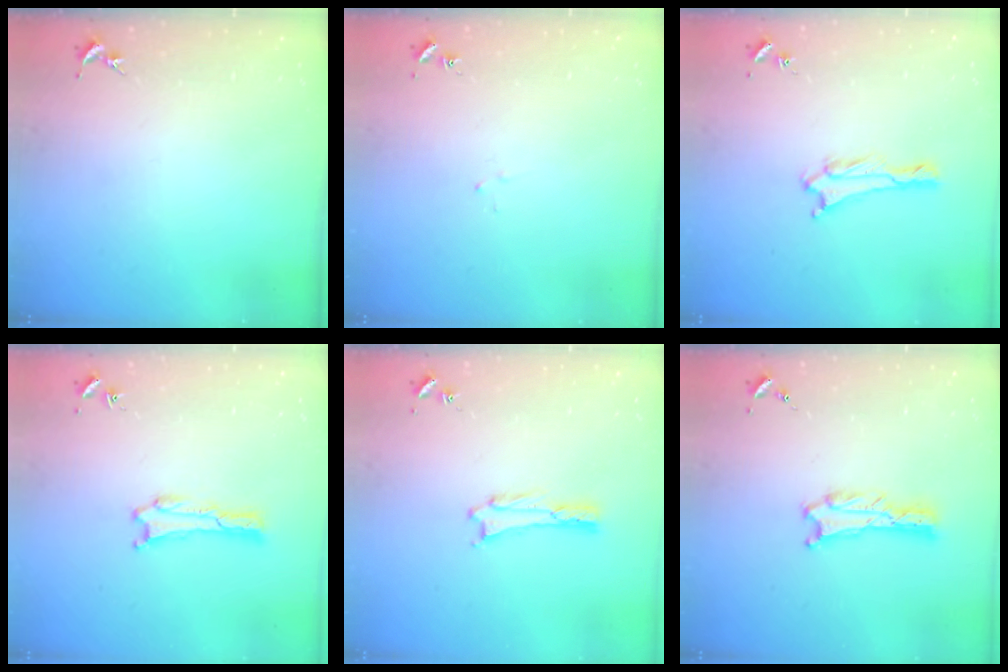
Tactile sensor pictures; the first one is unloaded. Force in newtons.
{"total": 1.8, "press": 1.8, "slide": 0.1}
{"total": 1.4, "press": 1.4, "slide": 0.2}
{"total": 0.0}
{"total": 0.5, "press": 0.5, "slide": 0.2}
{"total": 0.7, "press": 0.7, "slide": 0.1}